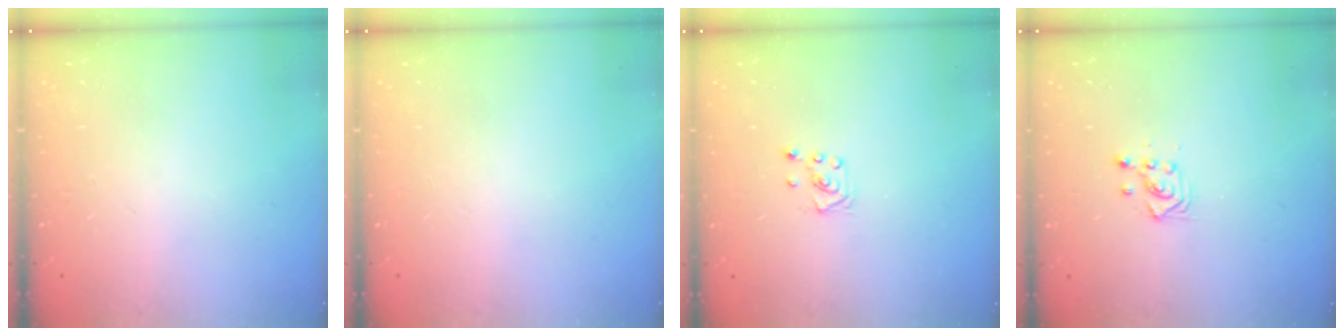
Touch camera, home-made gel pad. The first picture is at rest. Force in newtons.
{"total": 0.0}
{"total": 3.0, "press": 2.9, "slide": 0.3}
{"total": 3.0, "press": 3.0, "slide": 0.5}